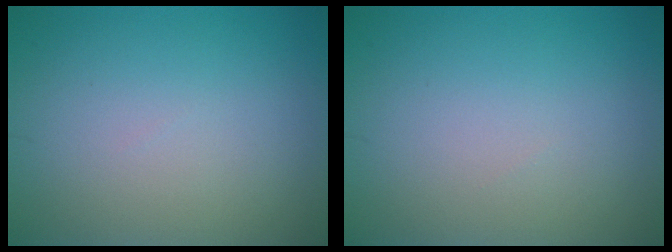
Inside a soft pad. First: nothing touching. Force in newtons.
{"total": 0.0}